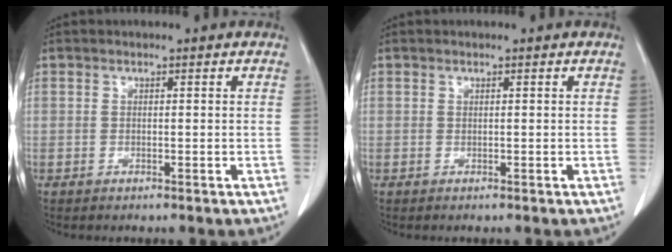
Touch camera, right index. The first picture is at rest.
{"total": 0.0}